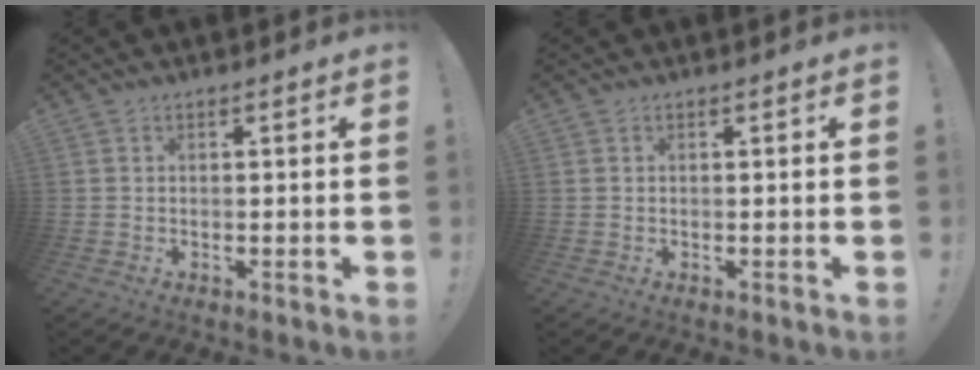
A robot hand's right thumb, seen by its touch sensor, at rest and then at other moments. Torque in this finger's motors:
{"motor_torque": [-0.21, -0.04, -0.20, 0.08, -0.01]}